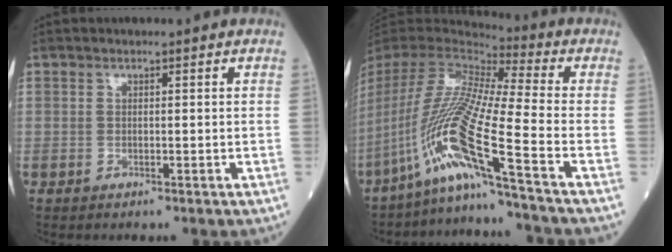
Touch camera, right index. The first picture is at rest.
{"total": 18.1, "force": [-9.7, -2.6, 15.1], "torque": [-0.320, -0.021, -0.189]}